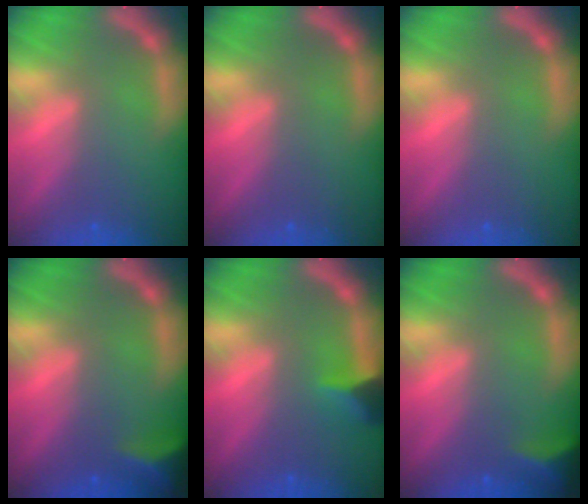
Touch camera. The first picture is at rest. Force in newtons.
{"total": 0.0}
{"total": 0.0}
{"total": 4.5}
{"total": 2.9}
{"total": 4.0}